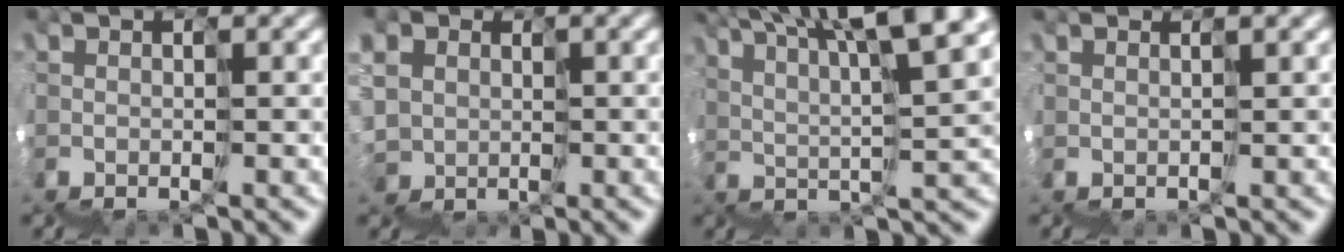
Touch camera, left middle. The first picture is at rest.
{"total": 3.8, "force": [1.1, 0.9, -3.6], "torque": [0.027, 0.019, 0.017]}
{"total": 8.1, "force": [6.3, 0.0, 5.1], "torque": [-0.093, 0.045, 0.105]}
{"total": 1.6, "force": [0.9, 0.3, 1.3], "torque": [-0.002, 0.024, 0.012]}